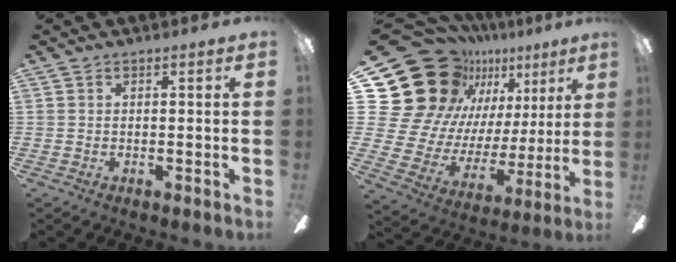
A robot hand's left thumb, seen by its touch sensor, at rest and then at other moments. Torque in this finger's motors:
{"motor_torque": [2.09, 2.09, 1.38, -1.39, 0.10]}